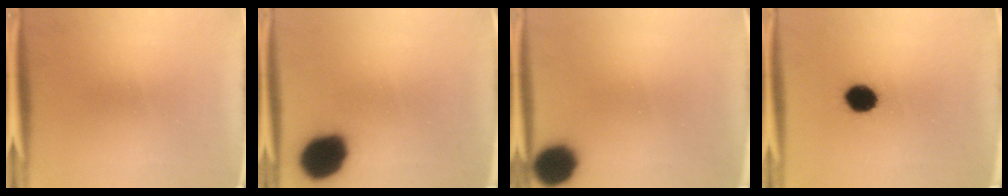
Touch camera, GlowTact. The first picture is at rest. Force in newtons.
{"total": 14.2}
{"total": 9.7}
{"total": 8.1}